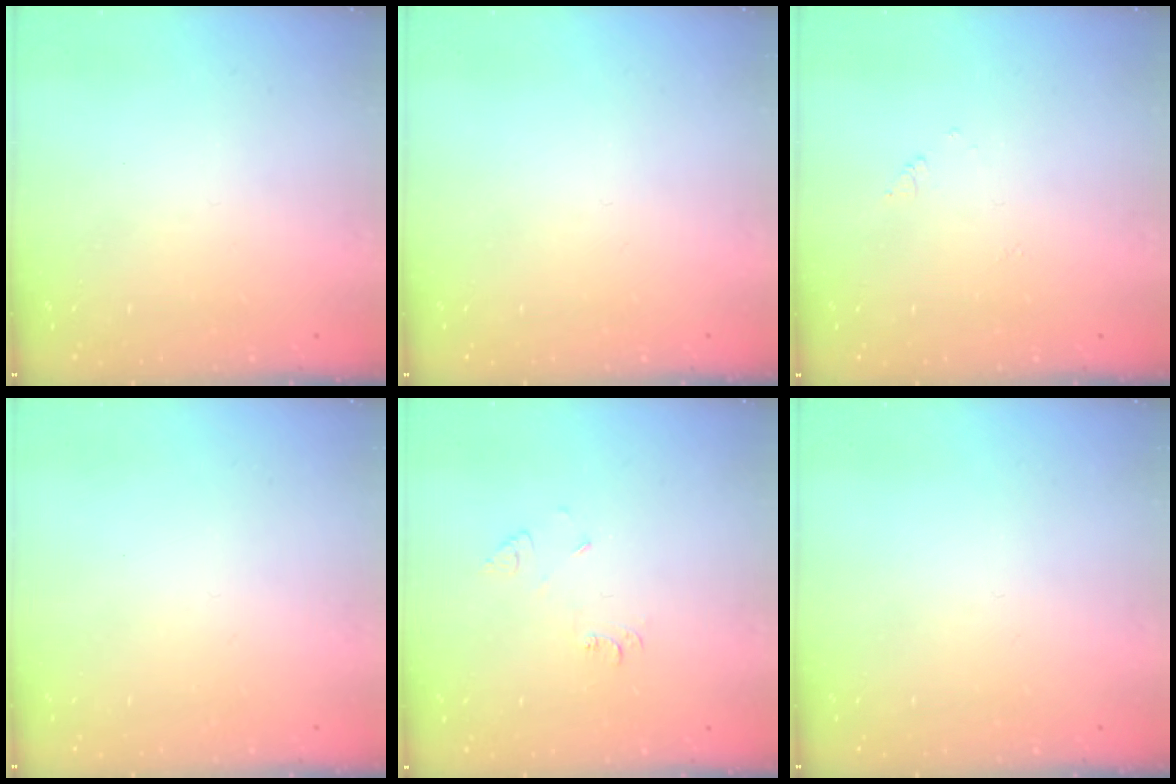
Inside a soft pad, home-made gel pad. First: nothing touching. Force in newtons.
{"total": 0.0}
{"total": 3.0, "press": 3.0, "slide": 0.4}
{"total": 1.7, "press": 1.6, "slide": 0.1}
{"total": 4.9, "press": 4.8, "slide": 0.7}
{"total": 0.0}